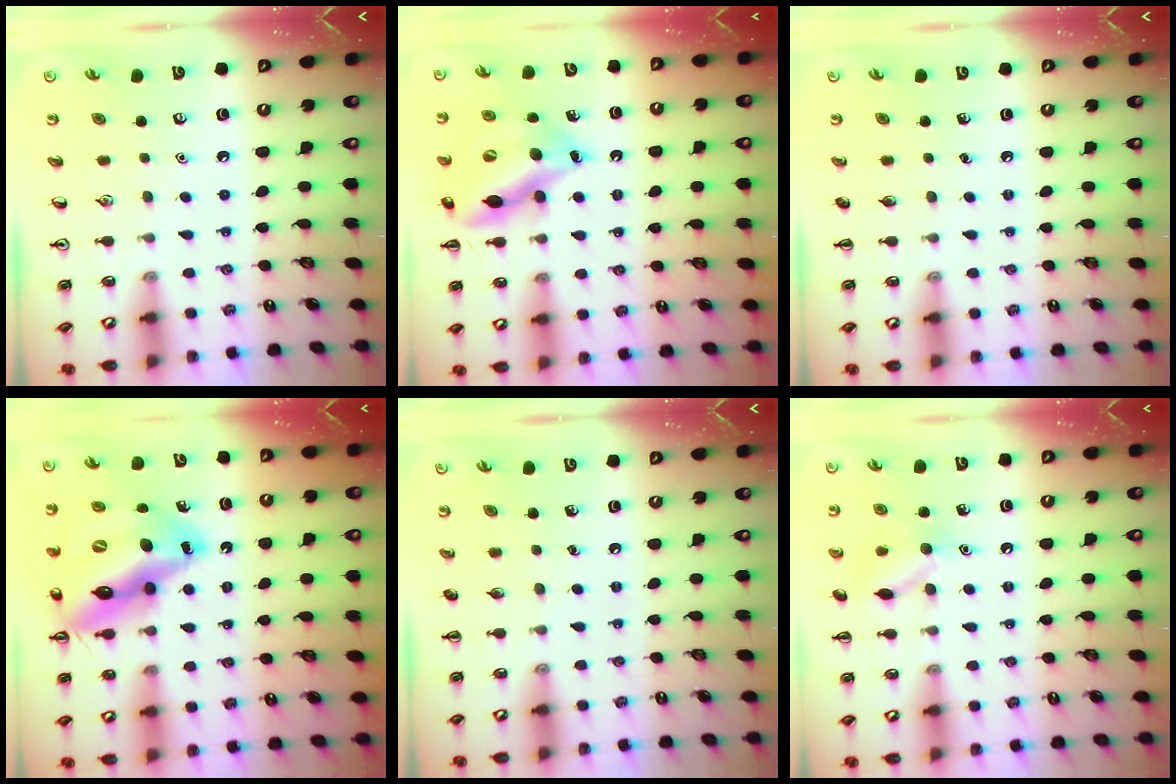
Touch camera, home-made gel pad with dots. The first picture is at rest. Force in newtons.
{"total": 15.6, "press": 15.1, "slide": 4.0}
{"total": 0.0}
{"total": 22.0, "press": 21.4, "slide": 5.4}
{"total": 0.0}
{"total": 9.8, "press": 9.8, "slide": 0.5}